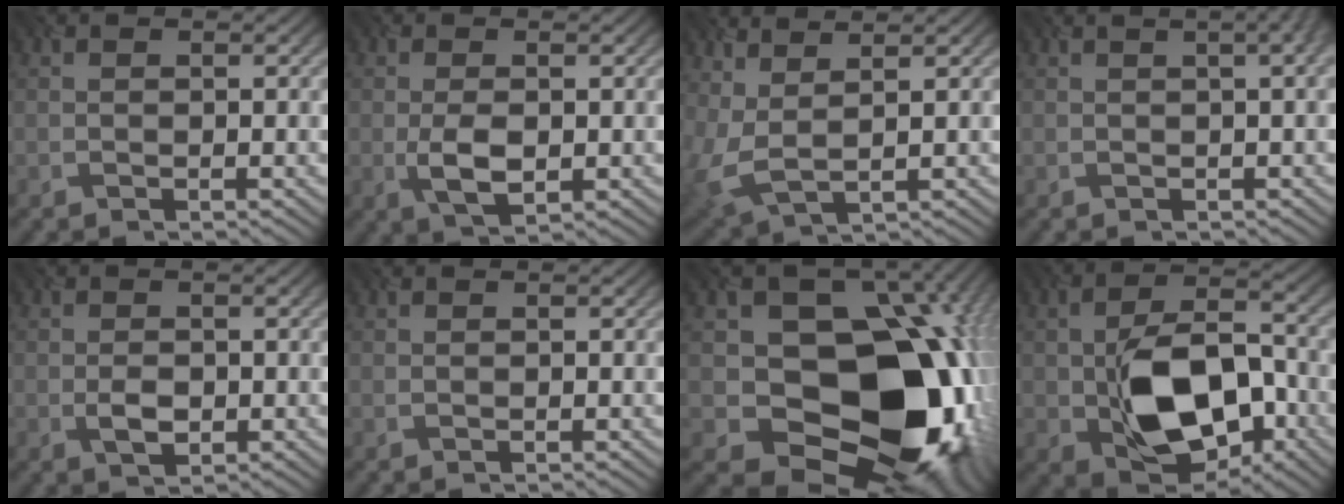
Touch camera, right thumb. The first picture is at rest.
{"total": 3.6, "force": [-0.9, 1.9, 2.9], "torque": [-0.072, -0.004, -0.010]}
{"total": 4.3, "force": [1.8, 1.7, 3.5], "torque": [-0.110, -0.003, 0.046]}
{"total": 5.8, "force": [1.9, 2.7, 4.7], "torque": [-0.029, 0.040, -0.003]}
{"total": 2.1, "force": [-0.9, 1.5, 1.2], "torque": [-0.034, -0.004, -0.011]}
{"total": 0.0}
{"total": 20.1, "force": [-2.1, 15.4, 12.8], "torque": [-0.200, -0.037, 0.000]}
{"total": 12.1, "force": [-3.5, 7.8, 8.6], "torque": [-0.156, -0.013, -0.053]}